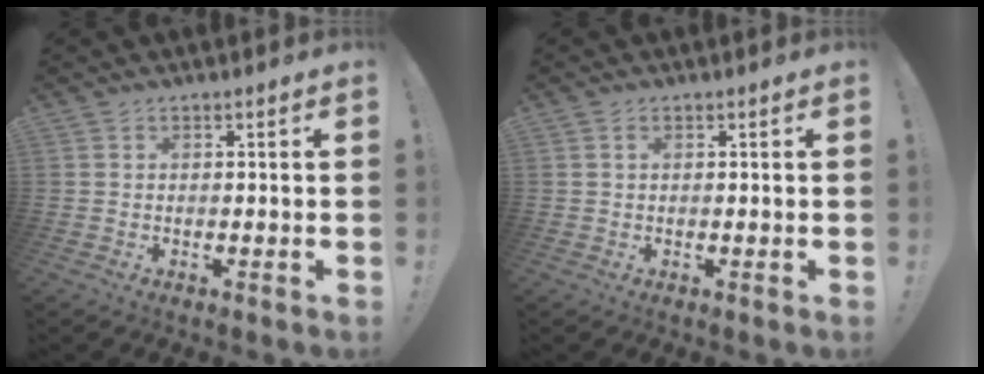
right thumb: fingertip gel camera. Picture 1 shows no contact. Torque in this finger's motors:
{"motor_torque": [-0.06, -0.18, -0.27, -0.04, 0.09]}